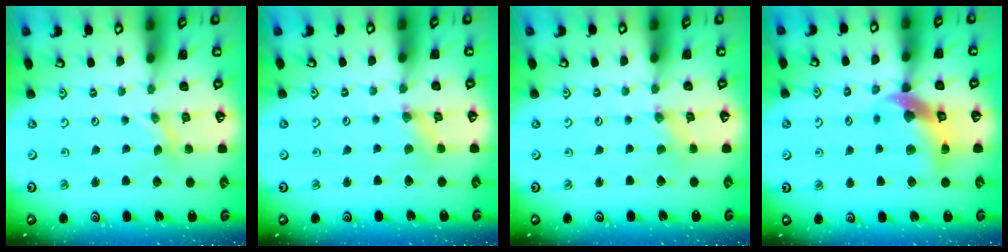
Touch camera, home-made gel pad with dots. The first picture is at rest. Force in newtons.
{"total": 1.0, "press": 1.0, "slide": 0.3}
{"total": 0.0}
{"total": 12.4, "press": 12.3, "slide": 1.6}